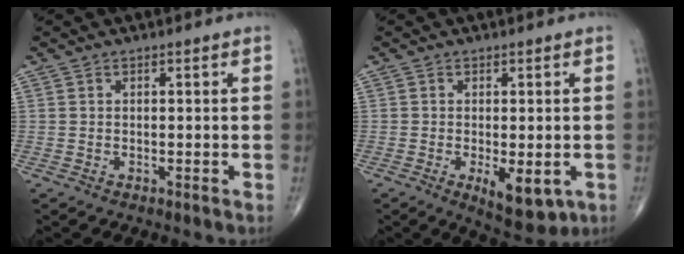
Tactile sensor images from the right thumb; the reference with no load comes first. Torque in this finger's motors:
{"motor_torque": [1.07, 1.15, 0.03, -0.17, 0.16]}